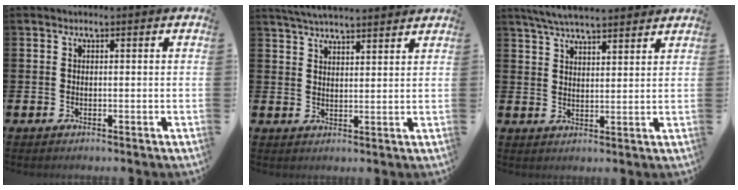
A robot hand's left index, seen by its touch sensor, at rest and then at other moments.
{"total": 4.6, "force": [4.5, 0.2, 0.9], "torque": [-0.036, -0.014, 0.083]}
{"total": 5.9, "force": [5.6, 0.7, 1.8], "torque": [-0.056, -0.017, 0.103]}